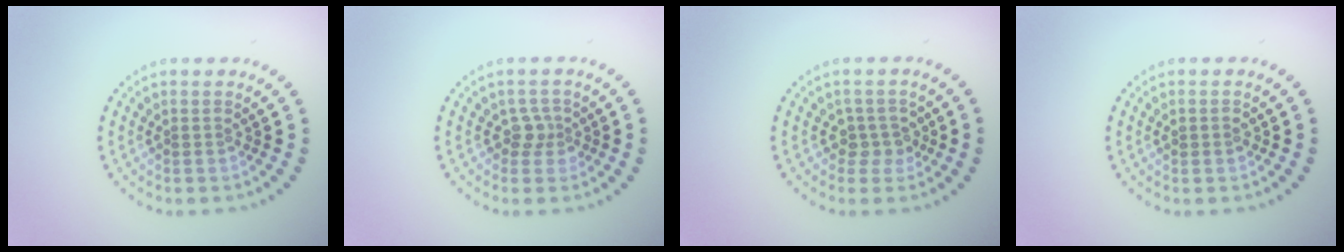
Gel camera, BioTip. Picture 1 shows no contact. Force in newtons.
{"total": 1.7, "press": 1.3, "slide": 1.1}
{"total": 2.1, "press": 1.8, "slide": 1.0}
{"total": 0.8, "press": 0.7, "slide": 0.1}